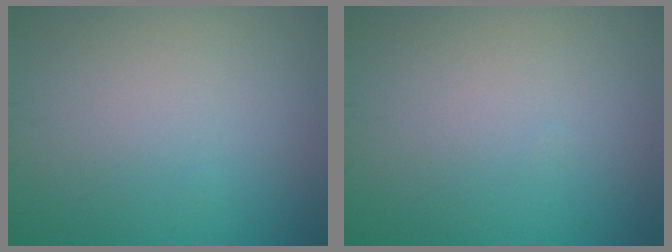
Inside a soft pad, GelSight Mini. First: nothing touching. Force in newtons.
{"total": 0.0}